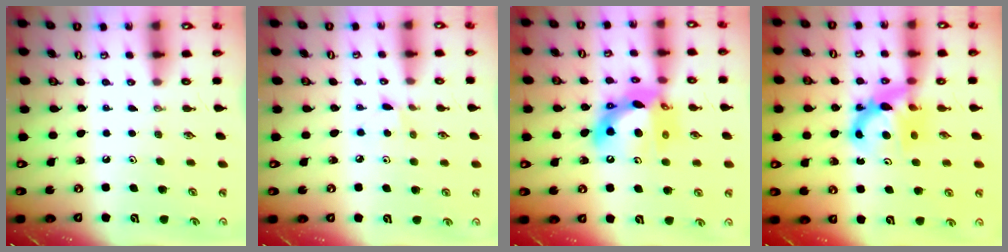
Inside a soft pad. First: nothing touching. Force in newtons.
{"total": 4.1, "press": 4.1, "slide": 0.6}
{"total": 15.0, "press": 14.8, "slide": 2.4}
{"total": 6.9, "press": 6.9, "slide": 0.6}